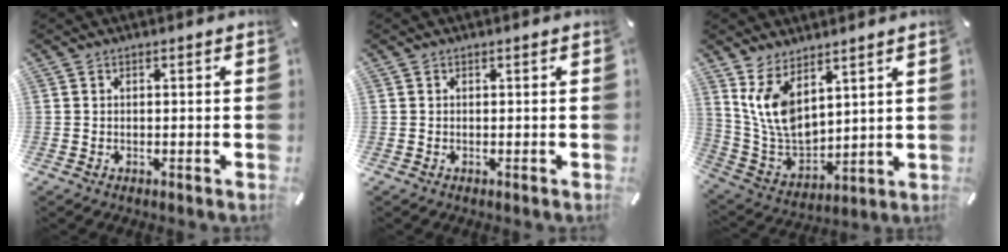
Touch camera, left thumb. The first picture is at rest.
{"total": 0.0}
{"total": 11.1, "force": [5.9, 6.3, 7.1], "torque": [-0.180, -0.035, 0.112]}